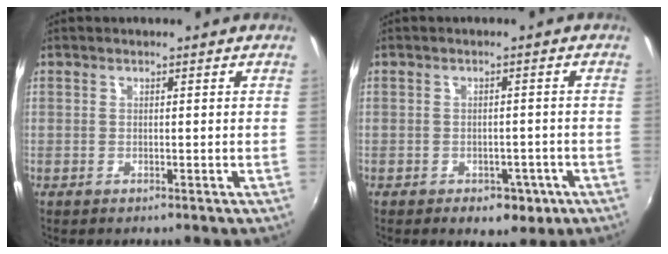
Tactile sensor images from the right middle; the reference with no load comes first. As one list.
[{"total": 5.5, "force": [-3.0, 3.7, 2.8], "torque": [-0.050, -0.005, -0.027]}]